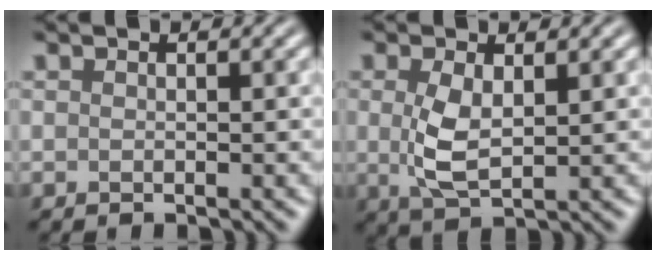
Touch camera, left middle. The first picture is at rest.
{"total": 3.6, "force": [0.6, 1.7, 3.1], "torque": [-0.073, -0.003, 0.013]}